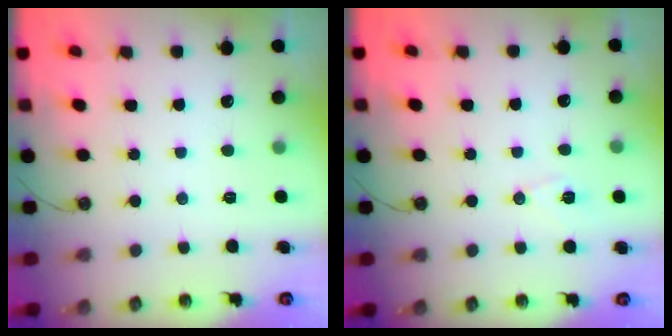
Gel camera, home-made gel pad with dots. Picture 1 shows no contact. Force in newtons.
{"total": 6.7, "press": 5.7, "slide": 3.6}